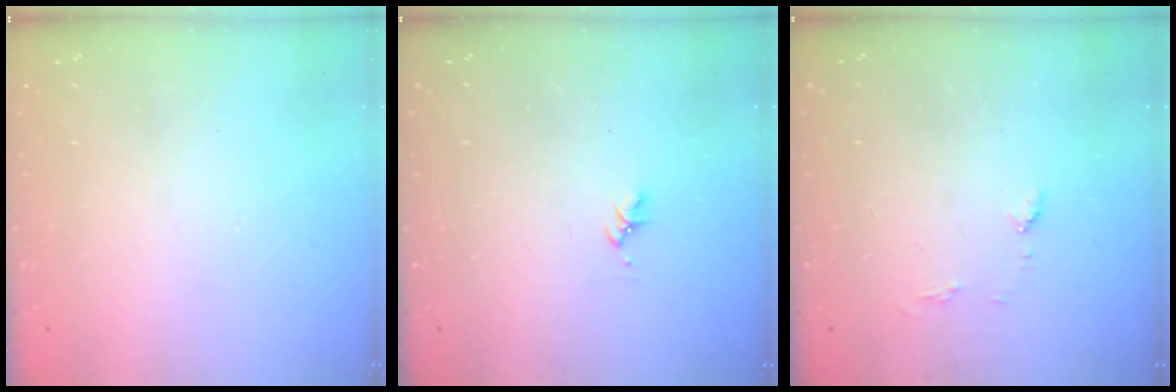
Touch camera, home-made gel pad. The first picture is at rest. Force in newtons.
{"total": 1.6, "press": 1.6, "slide": 0.3}
{"total": 5.4, "press": 5.4, "slide": 0.6}